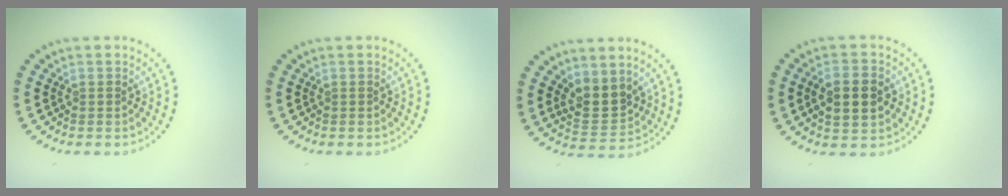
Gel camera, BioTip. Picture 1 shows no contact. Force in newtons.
{"total": 0.0}
{"total": 3.1, "press": 2.8, "slide": 1.4}
{"total": 3.6, "press": 3.6, "slide": 0.3}